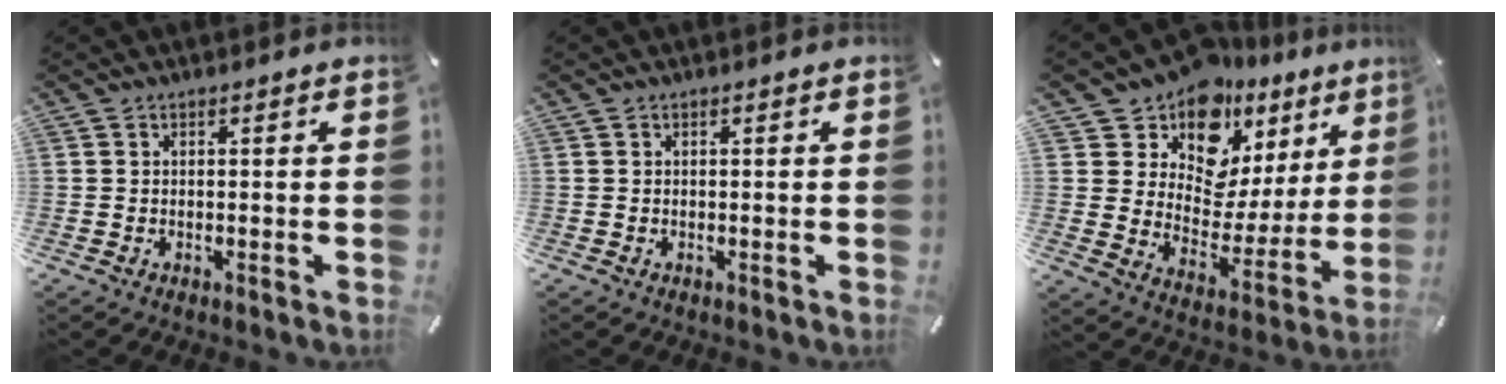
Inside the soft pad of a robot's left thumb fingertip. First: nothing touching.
{"total": 0.0}
{"total": 14.2, "force": [10.7, 8.1, 4.5], "torque": [-0.074, -0.107, 0.188]}